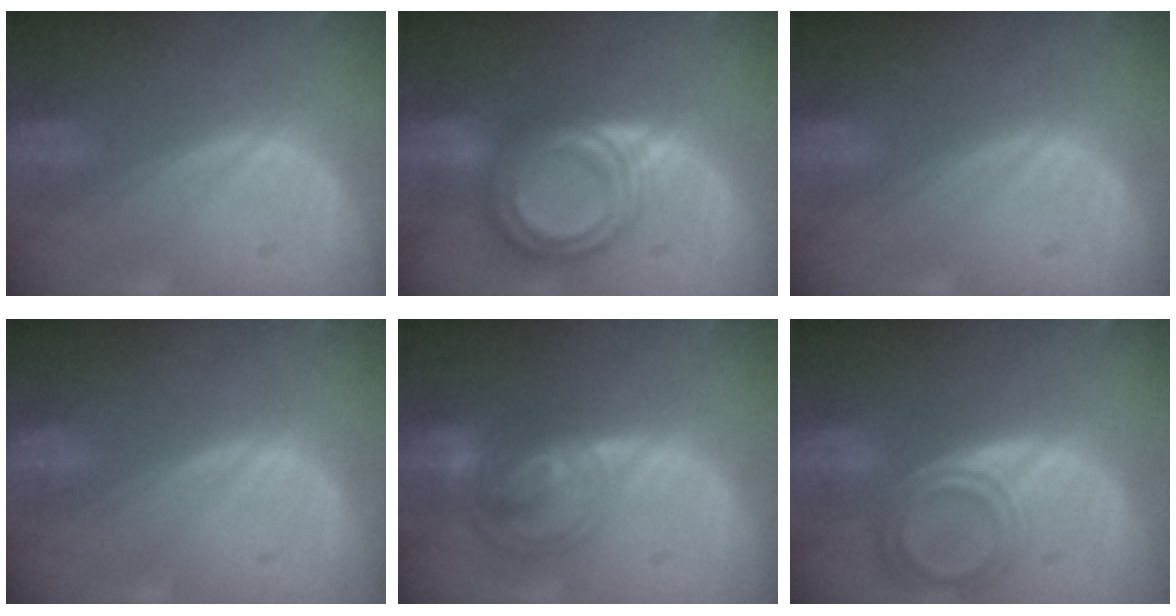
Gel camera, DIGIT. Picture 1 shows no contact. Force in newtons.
{"total": 8.0, "press": 8.0, "slide": 0.5}
{"total": 0.0}
{"total": 0.0}
{"total": 7.4, "press": 6.3, "slide": 3.9}
{"total": 6.5, "press": 5.9, "slide": 2.8}